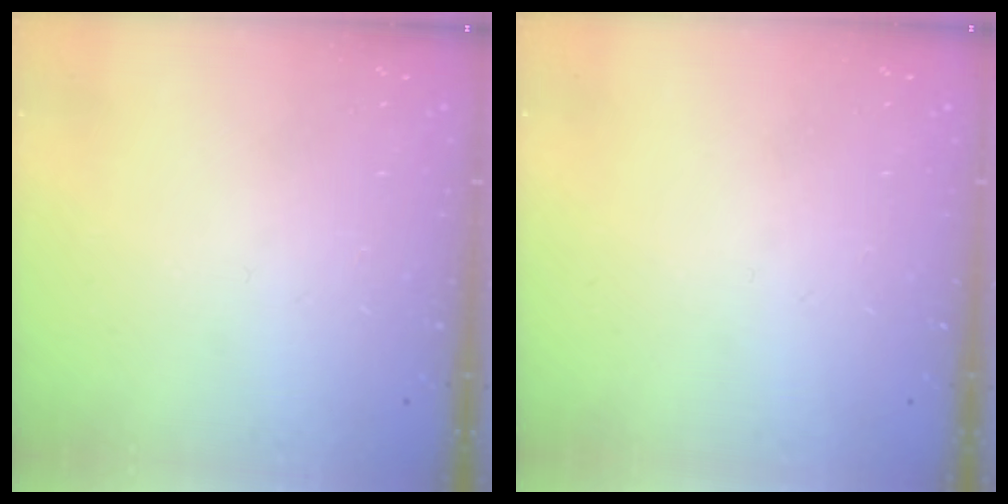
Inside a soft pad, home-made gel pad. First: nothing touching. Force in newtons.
{"total": 0.0}